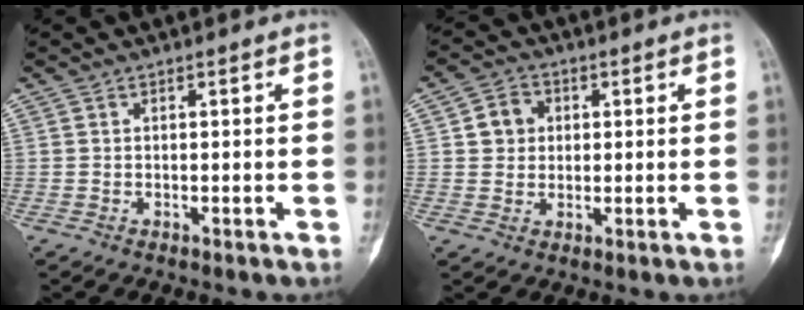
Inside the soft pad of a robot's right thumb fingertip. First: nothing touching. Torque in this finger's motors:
{"motor_torque": [-0.04, 0.05, 0.02, 0.03, 0.01]}